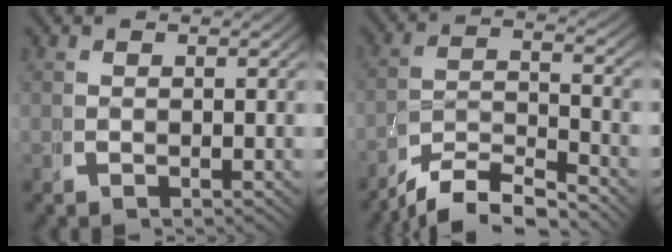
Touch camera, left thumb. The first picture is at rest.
{"total": 6.9, "force": [-4.4, 3.7, 3.7], "torque": [-0.062, -0.022, -0.074]}